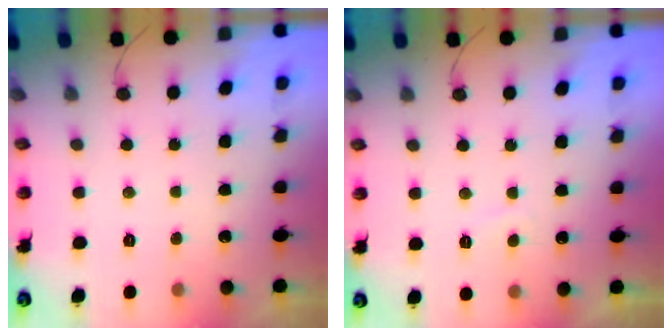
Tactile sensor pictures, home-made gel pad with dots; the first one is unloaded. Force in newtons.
{"total": 0.8, "press": 0.7, "slide": 0.5}